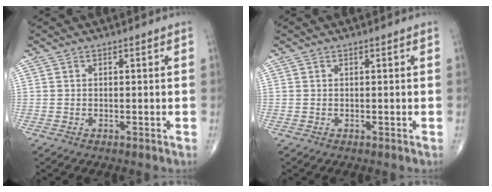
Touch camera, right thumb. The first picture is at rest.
{"total": 0.0}